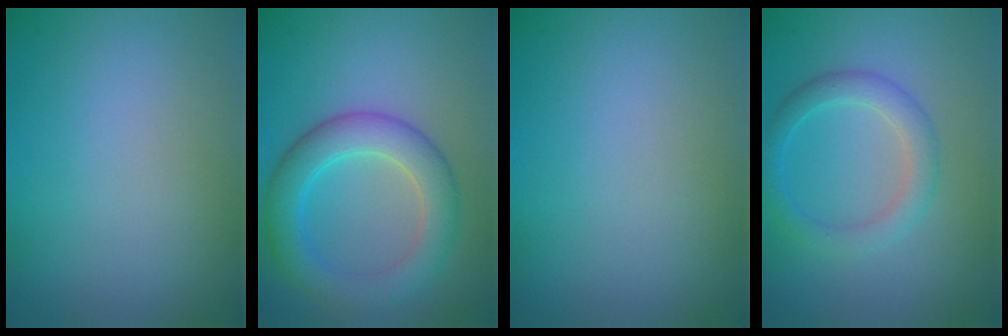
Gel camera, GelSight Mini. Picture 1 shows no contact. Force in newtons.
{"total": 5.5, "press": 5.5, "slide": 0.3}
{"total": 0.0}
{"total": 2.8, "press": 2.8, "slide": 0.0}